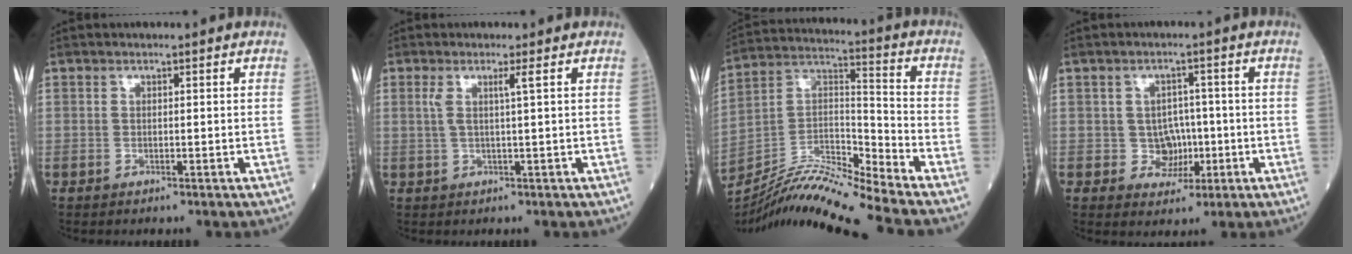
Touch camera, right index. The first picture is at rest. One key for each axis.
{"total": 2.4, "fx": 0.8, "fy": -0.5, "fz": 2.2, "tx": -0.049, "ty": 0.005, "tz": 0.017}
{"total": 15.9, "fx": -14.7, "fy": -2.4, "fz": 5.6, "tx": -0.101, "ty": 0.027, "tz": -0.269}
{"total": 4.1, "fx": -0.6, "fy": 3.8, "fz": 1.3, "tx": -0.008, "ty": 0.008, "tz": -0.004}